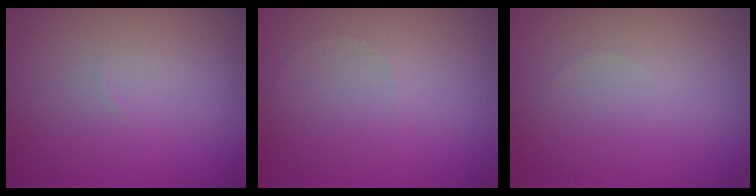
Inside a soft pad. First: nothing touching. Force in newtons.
{"total": 0.0}
{"total": 0.0}